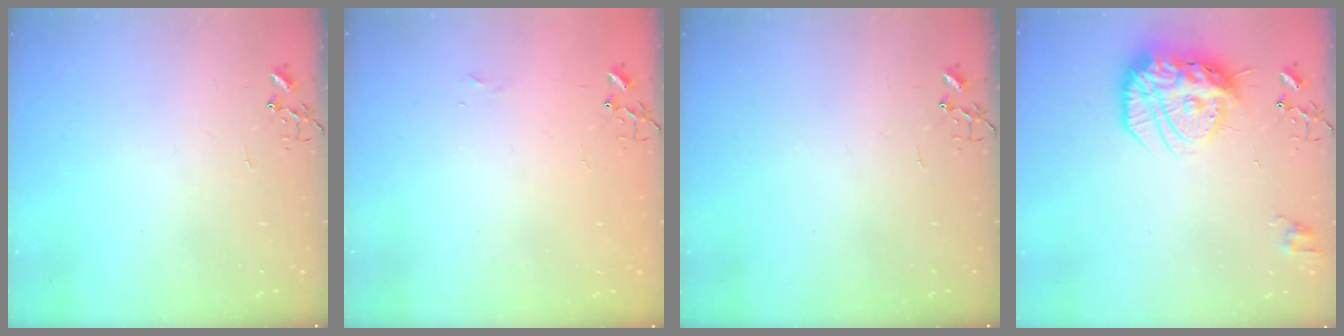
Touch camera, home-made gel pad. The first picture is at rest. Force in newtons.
{"total": 3.9, "press": 3.8, "slide": 0.6}
{"total": 0.0}
{"total": 18.3, "press": 18.2, "slide": 1.9}